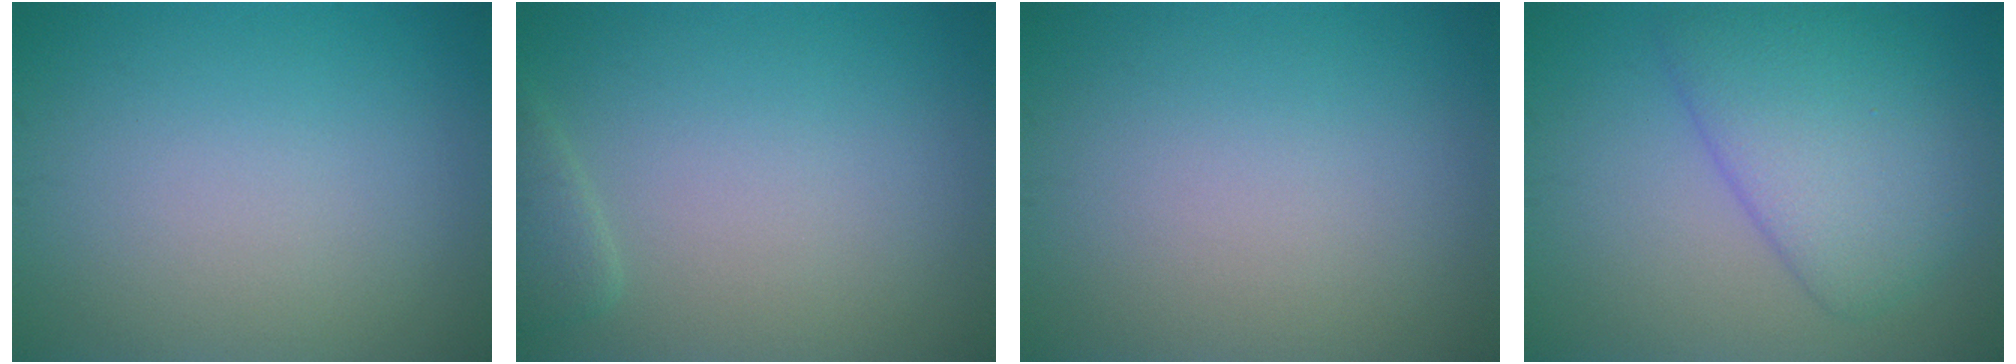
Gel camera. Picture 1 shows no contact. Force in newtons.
{"total": 1.5, "press": 1.5, "slide": 0.1}
{"total": 0.0}
{"total": 6.1, "press": 6.1, "slide": 0.4}